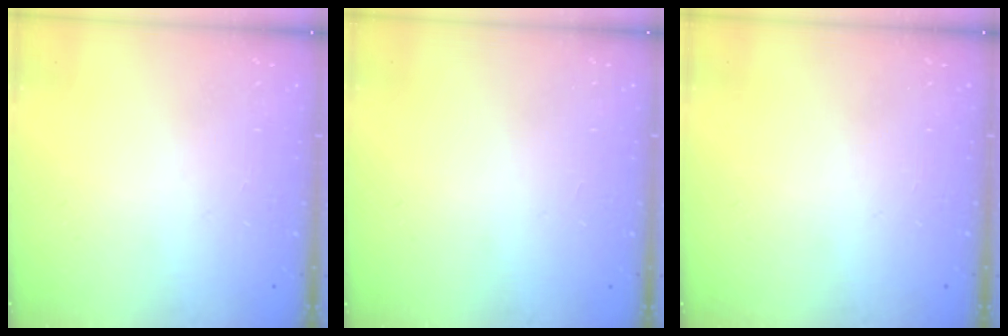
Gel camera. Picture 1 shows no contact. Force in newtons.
{"total": 1.0, "press": 0.8, "slide": 0.6}
{"total": 0.0}